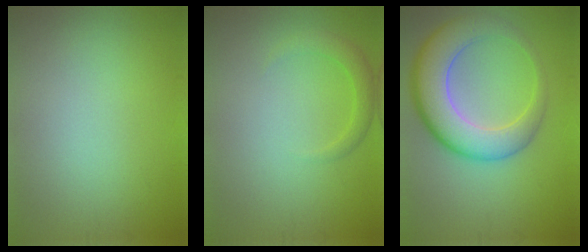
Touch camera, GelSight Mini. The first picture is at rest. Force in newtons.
{"total": 1.8, "press": 1.8, "slide": 0.1}
{"total": 7.8, "press": 7.8, "slide": 0.3}